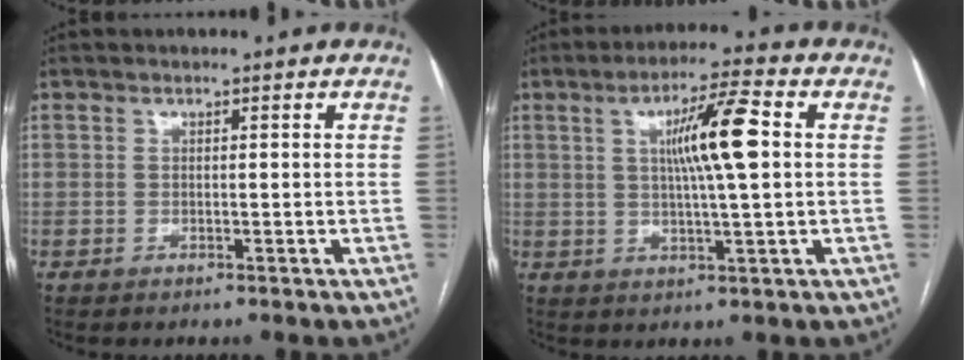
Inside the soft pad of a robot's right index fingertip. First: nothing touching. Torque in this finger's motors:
{"motor_torque": [1.02, 0.01, 0.39, 0.15]}